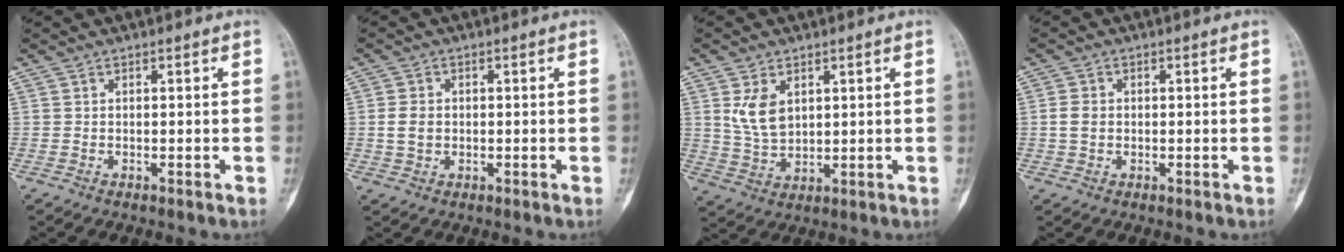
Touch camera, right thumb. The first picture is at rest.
{"total": 3.4, "force": [-0.1, 2.7, 2.0], "torque": [-0.030, 0.004, 0.001]}
{"total": 6.6, "force": [2.3, 4.2, 4.6], "torque": [-0.071, -0.013, 0.054]}
{"total": 2.7, "force": [0.0, 2.1, 1.6], "torque": [-0.025, 0.005, -0.001]}